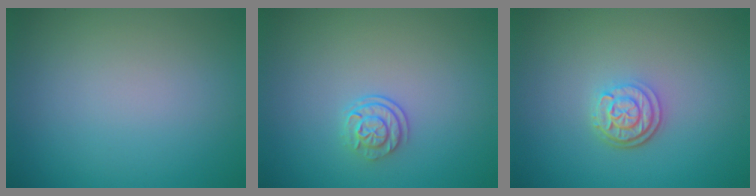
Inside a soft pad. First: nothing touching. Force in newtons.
{"total": 2.2, "press": 1.7, "slide": 1.4}
{"total": 2.9, "press": 2.4, "slide": 1.7}